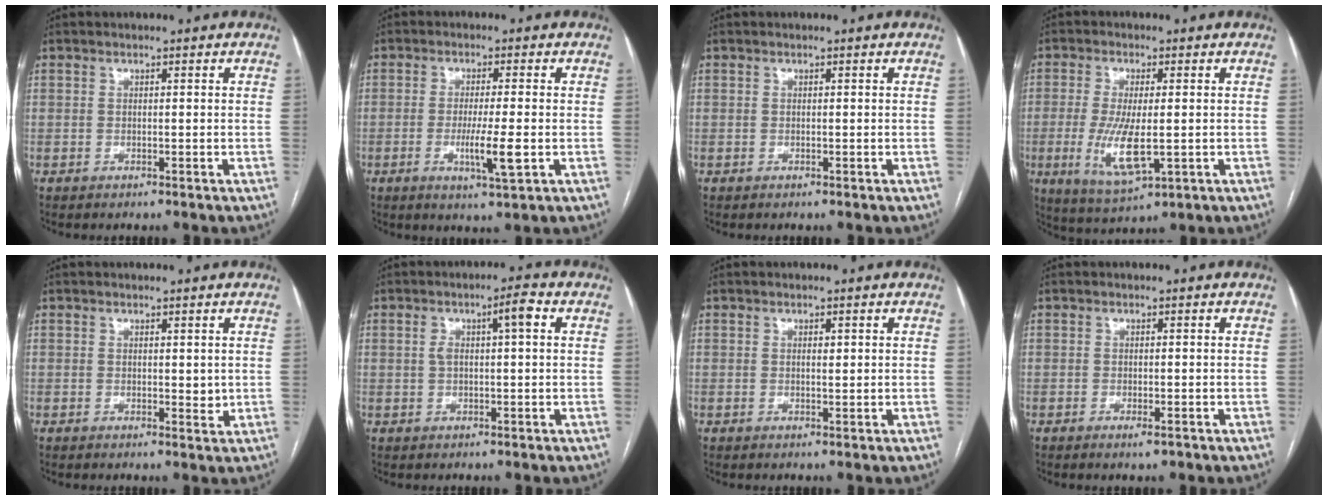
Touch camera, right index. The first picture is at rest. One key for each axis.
{"total": 6.1, "fx": -1.5, "fy": 0.0, "fz": 5.9, "tx": -0.110, "ty": -0.016, "tz": -0.025}
{"total": 0.0}
{"total": 8.6, "fx": -1.4, "fy": 2.4, "fz": 8.2, "tx": -0.172, "ty": -0.023, "tz": -0.019}
{"total": 1.6, "fx": 0.2, "fy": 0.8, "fz": 1.4, "tx": -0.017, "ty": -0.005, "tz": 0.006}
{"total": 4.8, "fx": 1.2, "fy": 1.0, "fz": 4.5, "tx": -0.084, "ty": 0.022, "tz": 0.022}
{"total": 0.9, "fx": 0.2, "fy": 0.3, "fz": 0.8, "tx": -0.014, "ty": 0.001, "tz": 0.003}
{"total": 1.5, "fx": -1.1, "fy": 0.4, "fz": 1.0, "tx": -0.014, "ty": -0.001, "tz": -0.013}